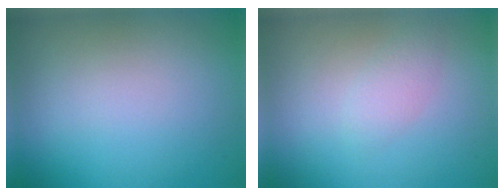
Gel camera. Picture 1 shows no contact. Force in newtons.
{"total": 1.4, "press": 1.4, "slide": 0.1}